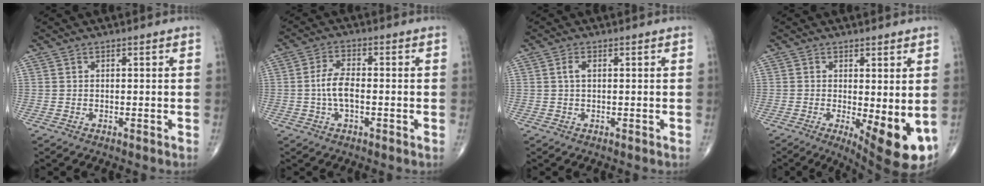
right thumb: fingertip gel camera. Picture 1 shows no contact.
{"total": 5.2, "force": [-0.8, 2.4, 4.5], "torque": [-0.094, 0.013, -0.019]}
{"total": 1.5, "force": [0.3, 0.6, 1.3], "torque": [-0.031, 0.003, 0.004]}
{"total": 11.1, "force": [-2.2, 3.7, 10.2], "torque": [-0.135, -0.024, -0.021]}